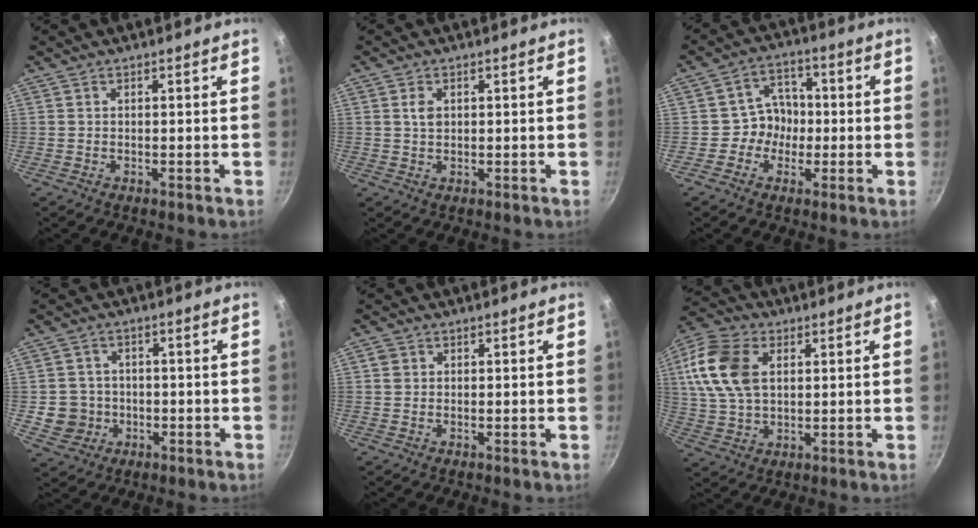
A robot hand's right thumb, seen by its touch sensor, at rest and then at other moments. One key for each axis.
{"total": 2.2, "fx": 0.6, "fy": 1.5, "fz": 1.4, "tx": -0.022, "ty": 0.000, "tz": 0.011}
{"total": 6.6, "fx": -0.9, "fy": 6.1, "fz": 2.4, "tx": 0.012, "ty": 0.019, "tz": -0.026}
{"total": 6.0, "fx": -1.0, "fy": 5.8, "fz": 1.2, "tx": 0.008, "ty": 0.018, "tz": -0.007}
{"total": 1.6, "fx": 0.4, "fy": 1.4, "fz": 0.6, "tx": -0.006, "ty": 0.005, "tz": 0.004}
{"total": 14.4, "fx": 3.5, "fy": 9.4, "fz": 10.3, "tx": -0.195, "ty": 0.006, "tz": 0.062}